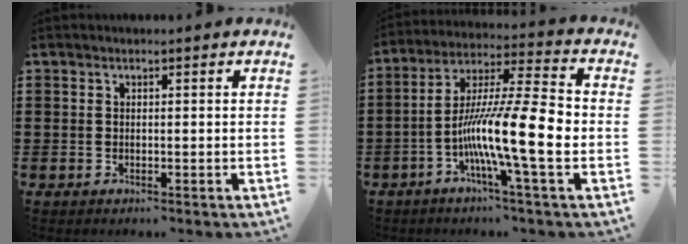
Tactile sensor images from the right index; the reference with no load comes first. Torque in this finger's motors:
{"motor_torque": [2.14, 0.00, 1.05, 0.21]}